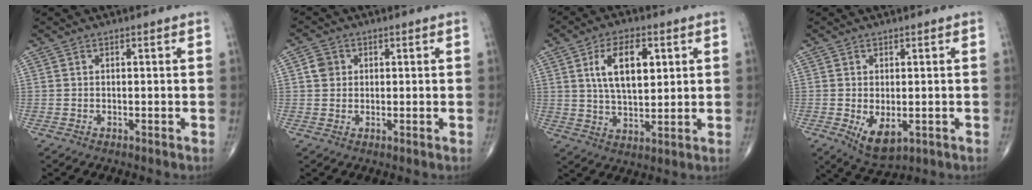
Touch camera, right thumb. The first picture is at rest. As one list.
[{"total": 2.9, "force": [0.6, 2.6, 1.1], "torque": [-0.008, 0.003, 0.008]}, {"total": 11.1, "force": [3.4, 5.6, 8.9], "torque": [-0.139, -0.011, 0.063]}, {"total": 6.0, "force": [-1.4, 3.1, 4.9], "torque": [-0.079, -0.013, -0.011]}]